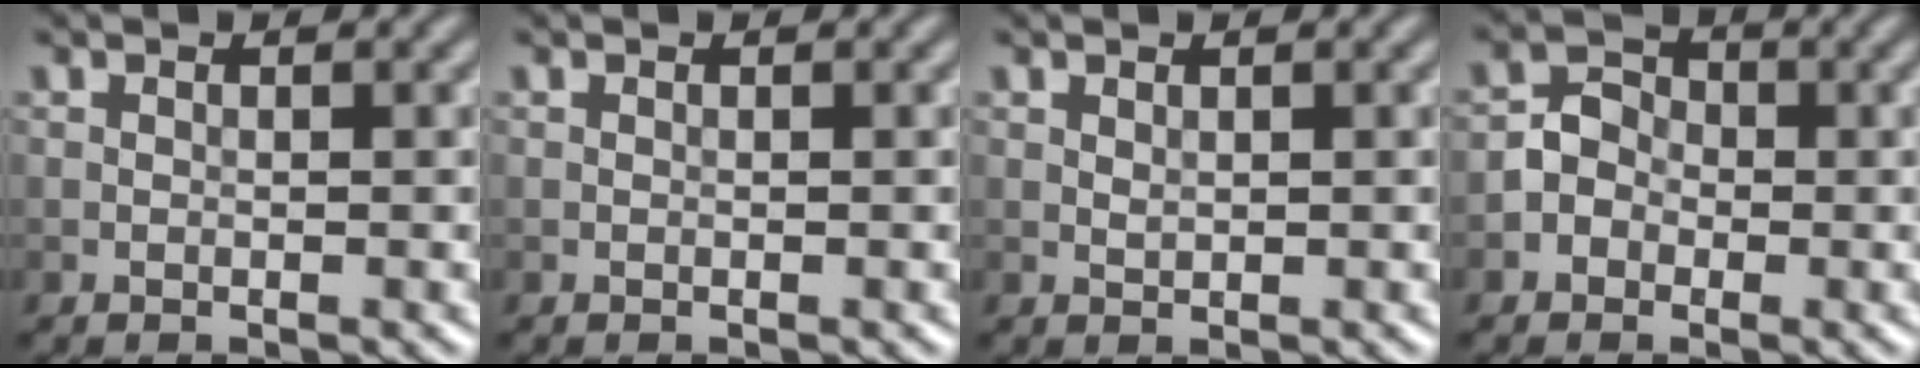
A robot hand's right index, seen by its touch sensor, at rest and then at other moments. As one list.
[{"total": 0.0}, {"total": 0.5, "force": [0.4, 0.2, 0.3], "torque": [-0.008, -0.001, 0.009]}, {"total": 2.4, "force": [-0.9, 2.1, 0.8], "torque": [0.004, 0.007, -0.026]}]